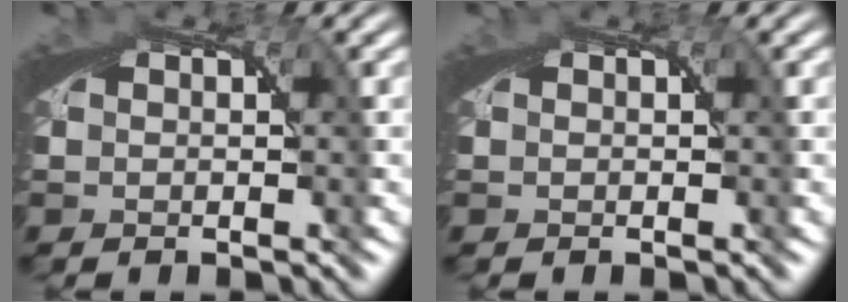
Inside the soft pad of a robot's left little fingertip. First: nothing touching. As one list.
[{"total": 0.0}]